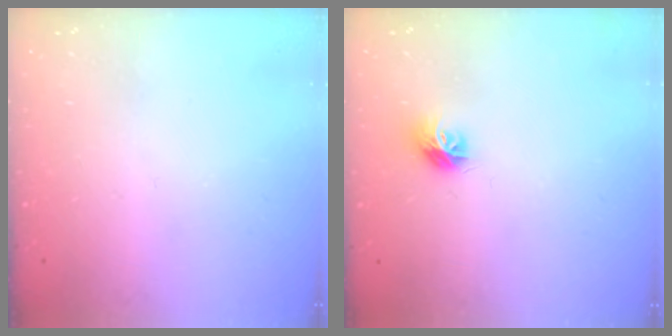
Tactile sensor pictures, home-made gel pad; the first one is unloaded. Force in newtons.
{"total": 7.7, "press": 7.7, "slide": 0.2}